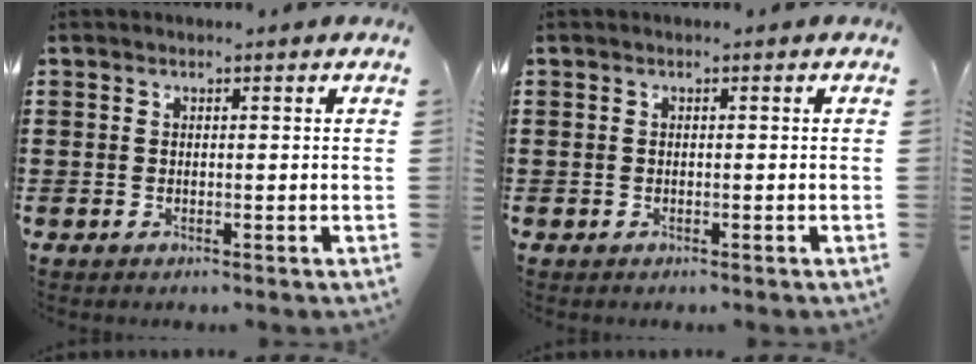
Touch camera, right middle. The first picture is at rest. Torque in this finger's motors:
{"motor_torque": [-0.17, 0.16, 0.02, -0.01]}